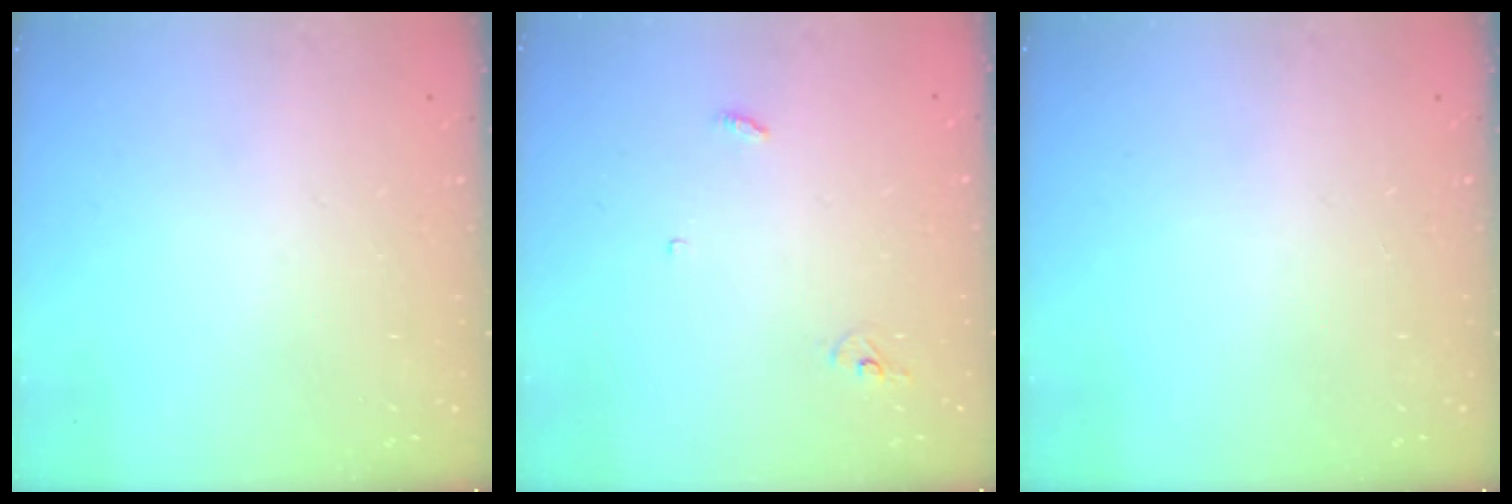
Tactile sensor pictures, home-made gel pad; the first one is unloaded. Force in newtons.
{"total": 2.9, "press": 2.9, "slide": 0.2}
{"total": 0.0}